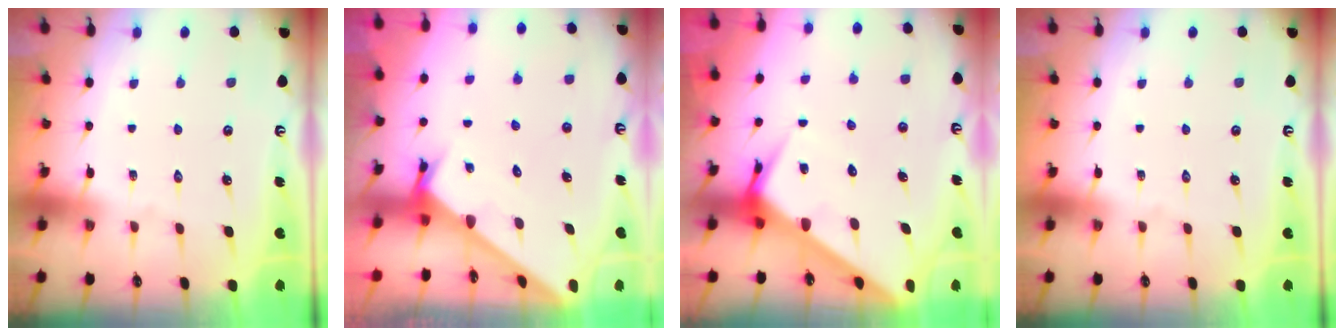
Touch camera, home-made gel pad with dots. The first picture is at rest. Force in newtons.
{"total": 2.9, "press": 2.9, "slide": 0.1}
{"total": 6.3, "press": 6.3, "slide": 0.5}
{"total": 0.0}